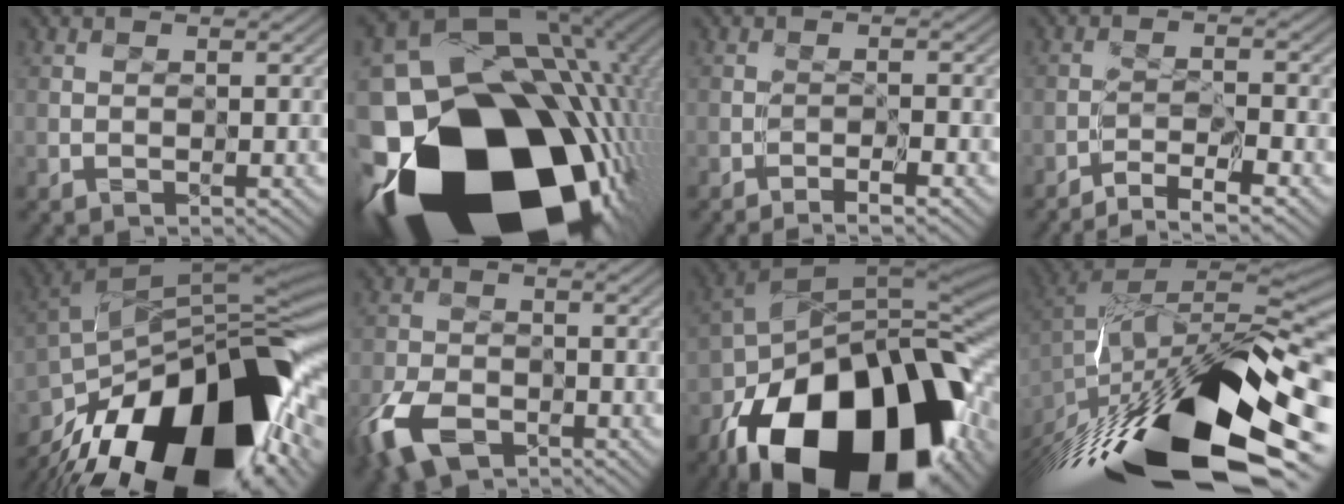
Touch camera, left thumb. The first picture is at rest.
{"total": 23.2, "force": [-9.2, 14.9, 15.2], "torque": [-0.287, -0.073, -0.101]}
{"total": 2.5, "force": [-1.8, -0.1, 1.8], "torque": [-0.036, 0.007, -0.032]}
{"total": 4.9, "force": [-3.9, 0.2, 3.0], "torque": [-0.052, 0.008, -0.070]}
{"total": 20.9, "force": [-11.6, 9.1, 14.8], "torque": [-0.267, -0.008, -0.176]}
{"total": 8.2, "force": [-4.8, 4.4, 4.9], "torque": [-0.123, -0.015, -0.100]}
{"total": 21.8, "force": [-11.4, 11.3, 14.7], "torque": [-0.284, -0.047, -0.156]}
{"total": 18.8, "force": [-8.5, 6.8, 15.3], "torque": [-0.302, -0.020, -0.141]}